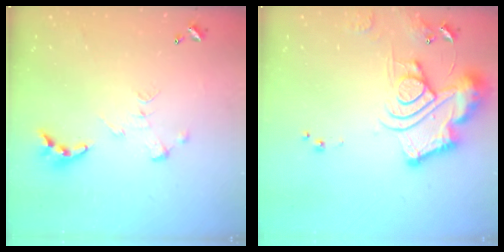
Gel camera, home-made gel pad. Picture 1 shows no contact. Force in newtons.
{"total": 18.3, "press": 18.2, "slide": 1.9}